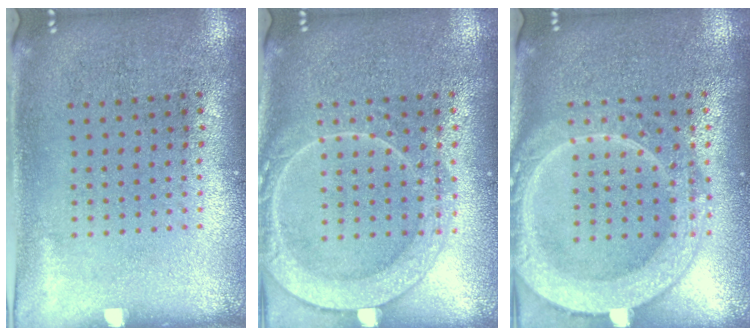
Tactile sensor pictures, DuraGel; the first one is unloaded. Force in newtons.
{"total": 3.1, "press": 3.1, "slide": 0.4}
{"total": 4.0, "press": 4.0, "slide": 0.5}